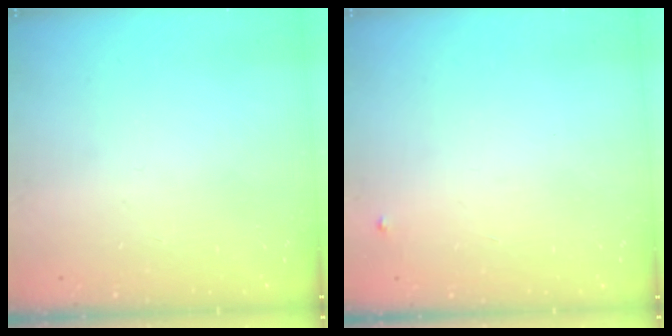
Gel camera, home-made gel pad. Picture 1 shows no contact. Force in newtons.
{"total": 3.2, "press": 3.2, "slide": 0.2}